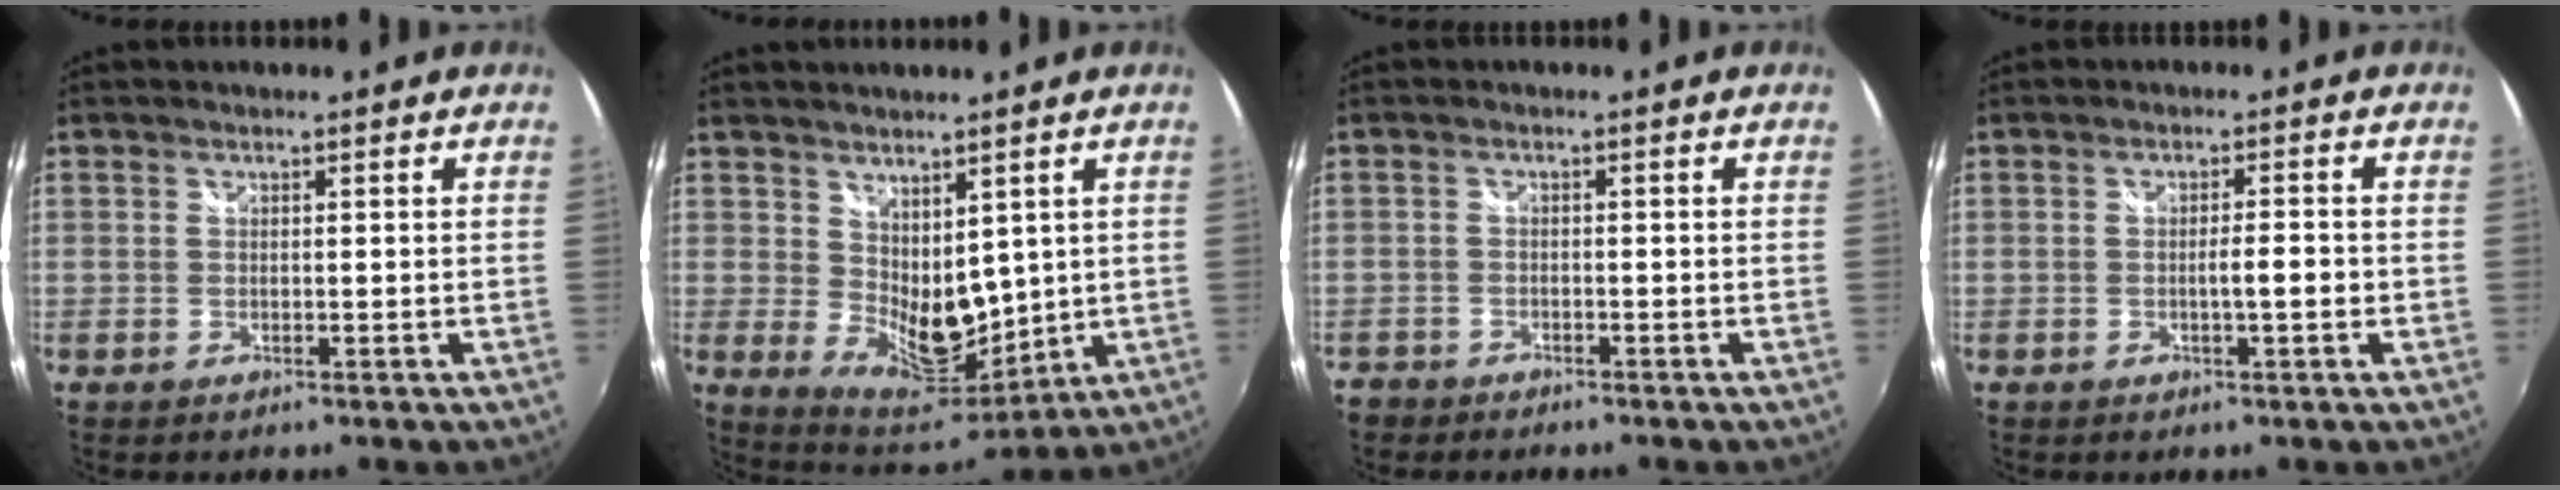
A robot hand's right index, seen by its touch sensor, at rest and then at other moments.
{"total": 10.5, "force": [3.1, 6.4, 7.7], "torque": [-0.128, -0.023, 0.076]}
{"total": 3.4, "force": [-2.7, 1.9, 0.3], "torque": [-0.020, -0.005, -0.054]}
{"total": 3.2, "force": [-0.6, 0.3, 3.2], "torque": [-0.049, 0.000, -0.012]}